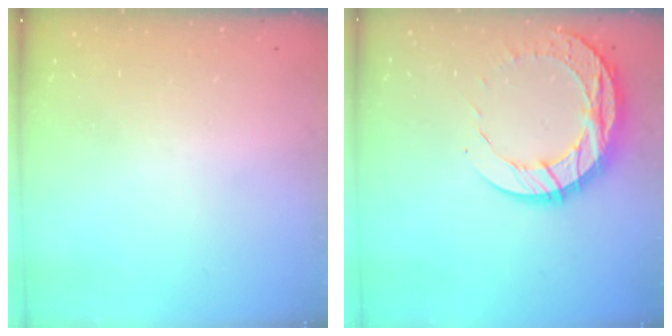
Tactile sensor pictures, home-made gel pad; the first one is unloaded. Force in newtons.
{"total": 13.8, "press": 13.7, "slide": 1.1}